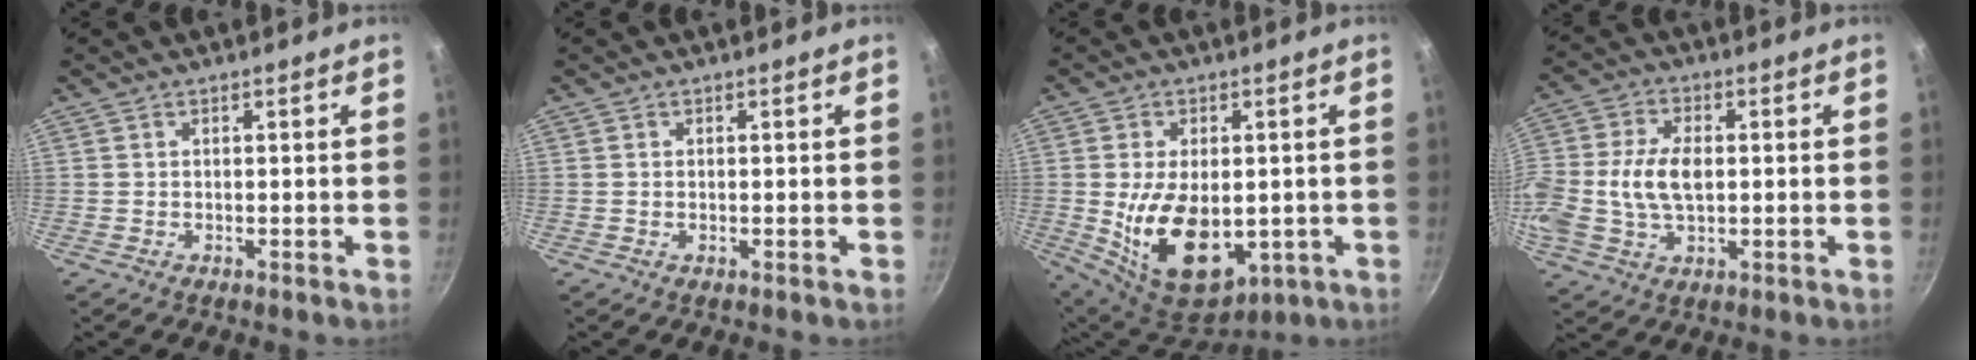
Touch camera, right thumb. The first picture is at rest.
{"total": 0.0}
{"total": 16.8, "force": [-2.3, 9.9, 13.4], "torque": [-0.216, -0.012, -0.006]}
{"total": 13.8, "force": [-0.1, 8.5, 10.9], "torque": [-0.249, 0.008, 0.002]}